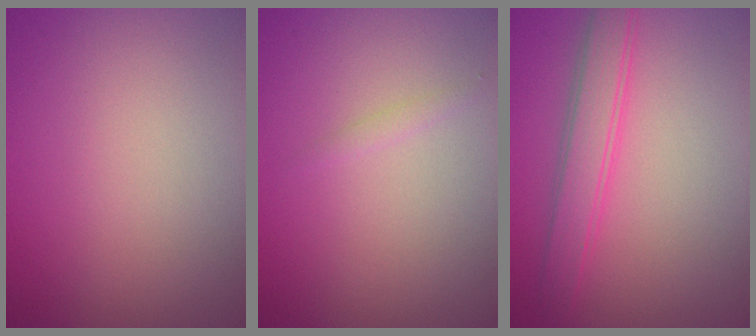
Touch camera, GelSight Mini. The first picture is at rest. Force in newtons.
{"total": 0.6, "press": 0.6, "slide": 0.0}
{"total": 2.4, "press": 2.4, "slide": 0.2}